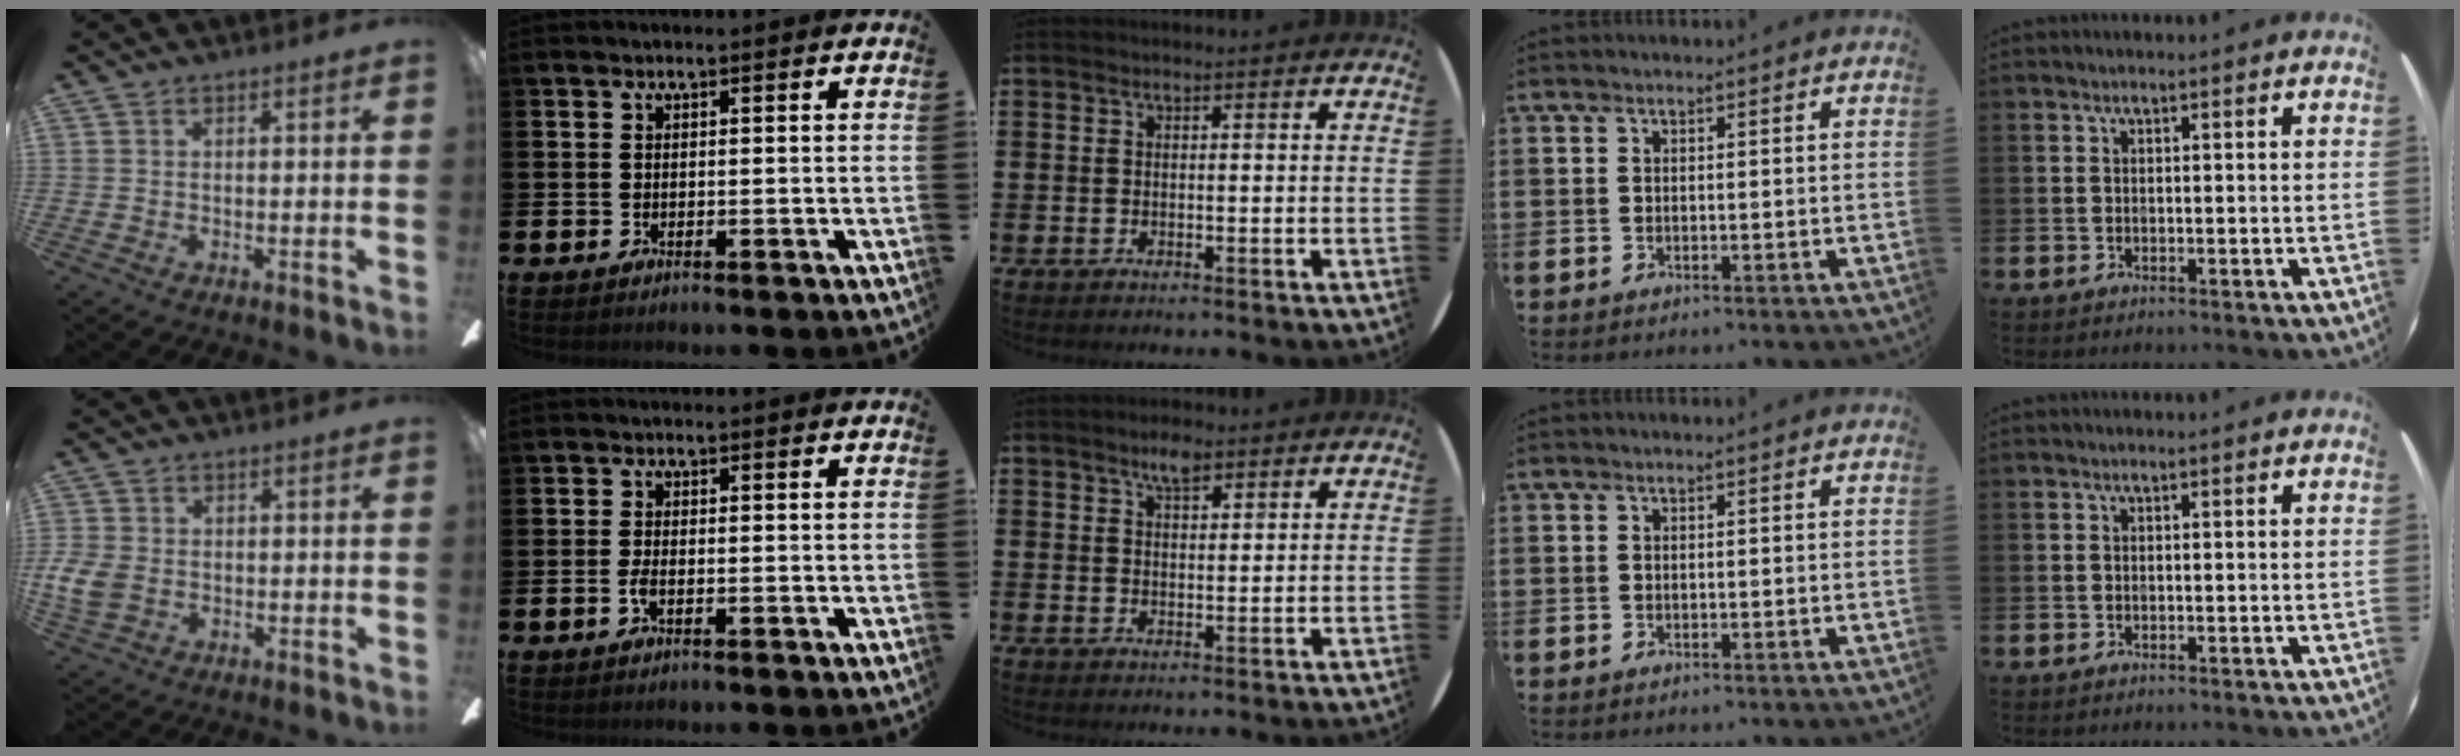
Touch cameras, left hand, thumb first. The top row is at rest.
{"thumb": {"total": 6.0, "force": [-0.6, 4.6, 3.8], "torque": [-0.090, 0.008, -0.010]}, "index": {"total": 1.3, "force": [-0.7, 0.3, 1.1], "torque": [-0.025, 0.001, -0.011]}, "middle": {"total": 3.3, "force": [2.6, 1.1, 1.7], "torque": [-0.029, 0.002, 0.045]}}